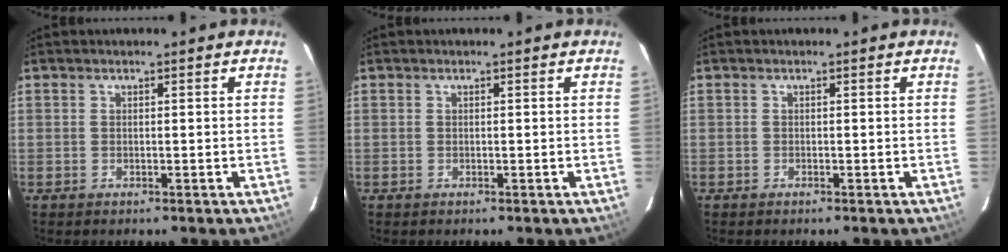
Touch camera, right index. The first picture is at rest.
{"total": 0.0}
{"total": 0.0}